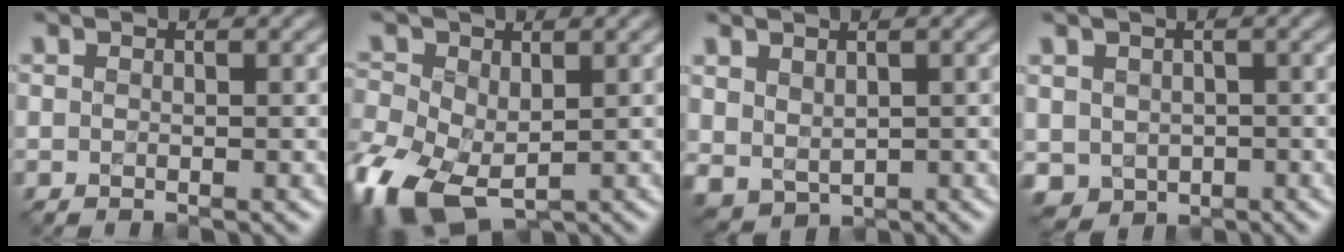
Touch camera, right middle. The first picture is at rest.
{"total": 9.2, "force": [-2.8, 5.7, 6.6], "torque": [-0.165, -0.025, -0.053]}
{"total": 2.3, "force": [1.1, 1.7, 1.1], "torque": [-0.027, -0.005, 0.027]}
{"total": 2.8, "force": [-0.3, 2.5, 1.0], "torque": [-0.026, -0.006, -0.003]}